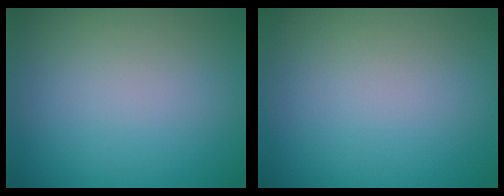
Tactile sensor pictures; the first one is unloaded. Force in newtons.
{"total": 0.0}